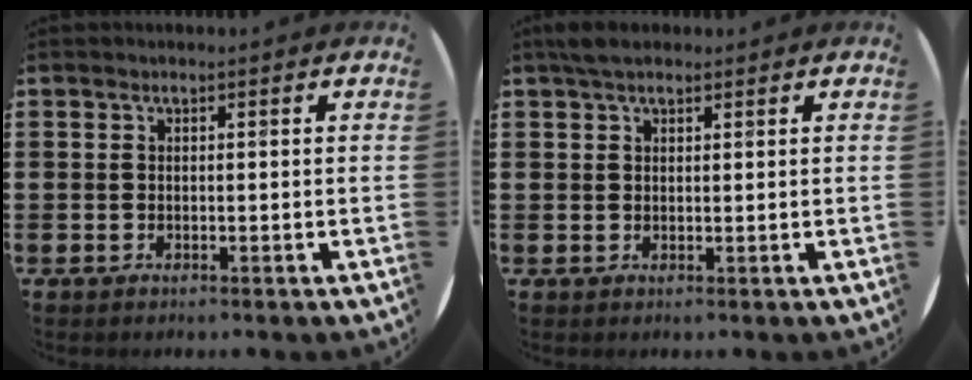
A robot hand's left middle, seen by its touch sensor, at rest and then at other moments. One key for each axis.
{"total": 2.4, "fx": 2.0, "fy": 1.0, "fz": 1.0, "tx": -0.015, "ty": 0.005, "tz": 0.035}